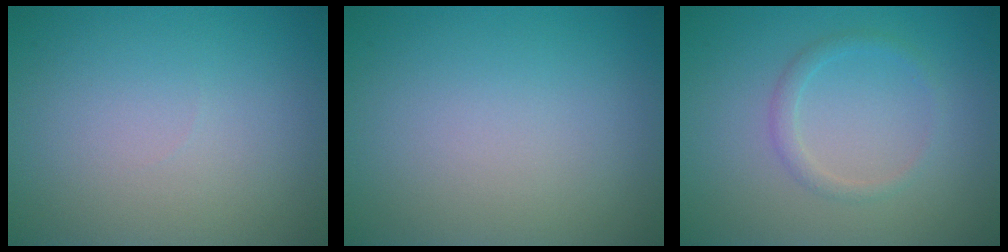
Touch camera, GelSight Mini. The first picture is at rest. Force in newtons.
{"total": 0.0}
{"total": 1.4, "press": 1.4, "slide": 0.0}